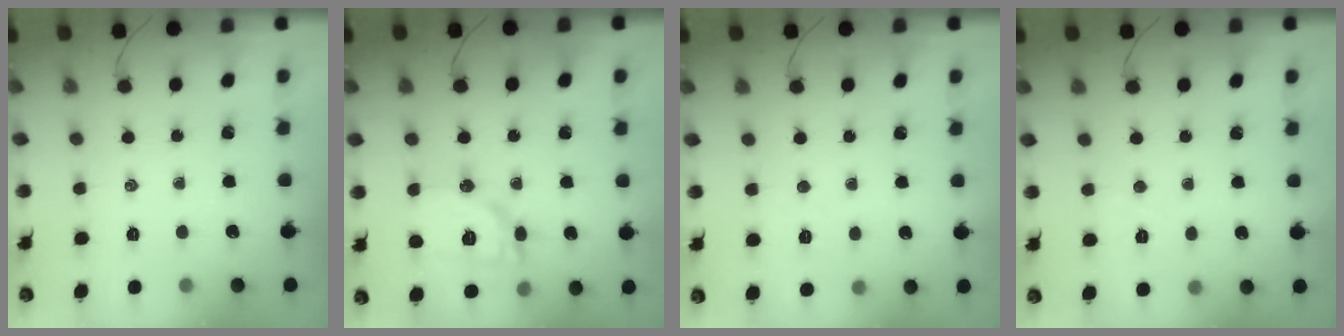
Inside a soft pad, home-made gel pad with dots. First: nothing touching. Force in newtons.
{"total": 12.9, "press": 12.9, "slide": 0.9}
{"total": 2.4, "press": 2.3, "slide": 0.8}
{"total": 3.2, "press": 3.1, "slide": 0.7}